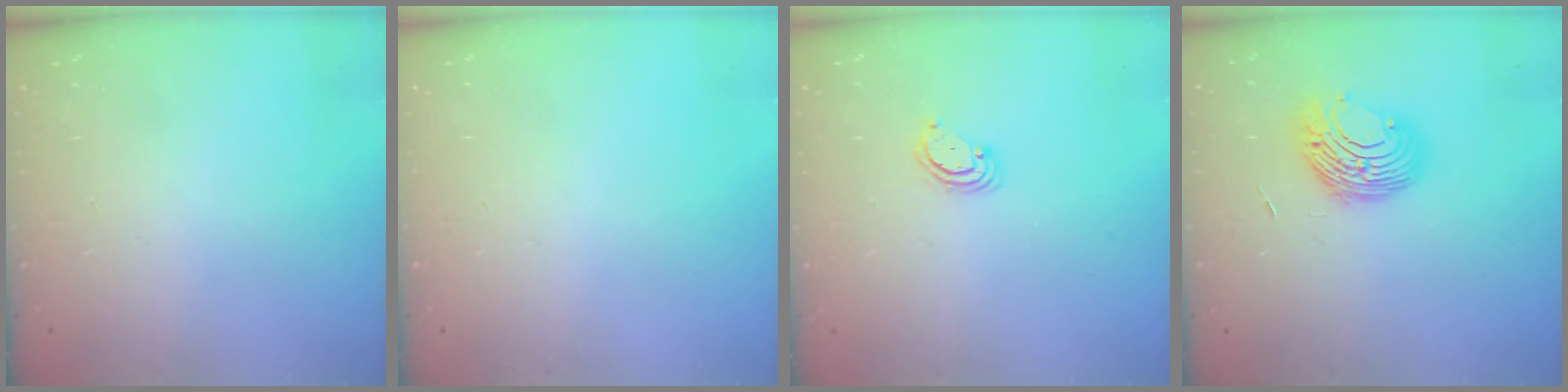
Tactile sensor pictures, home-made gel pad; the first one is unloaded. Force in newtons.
{"total": 0.0}
{"total": 2.9, "press": 2.9, "slide": 0.3}
{"total": 9.6, "press": 9.6, "slide": 0.7}